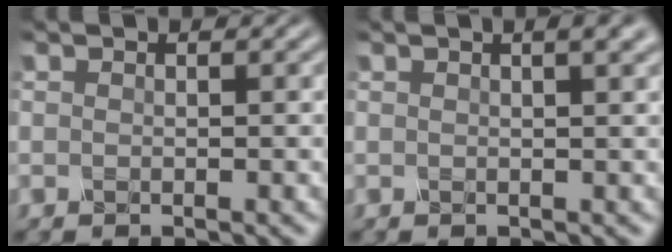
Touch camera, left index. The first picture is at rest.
{"total": 3.2, "force": [1.7, 1.1, 2.5], "torque": [-0.017, 0.008, 0.008]}